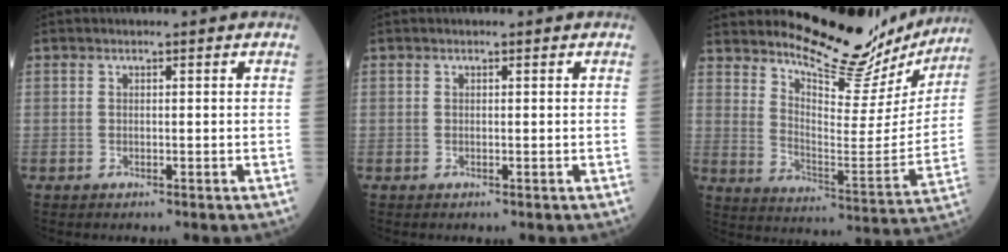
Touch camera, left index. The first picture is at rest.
{"total": 0.0}
{"total": 19.8, "force": [18.3, 4.0, 6.5], "torque": [-0.089, -0.069, 0.243]}